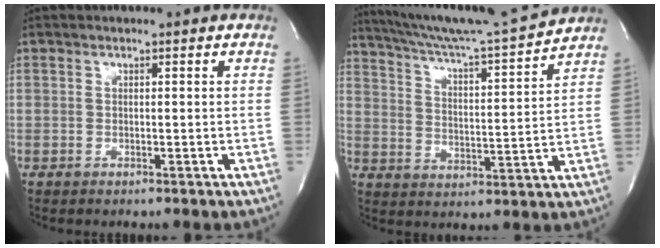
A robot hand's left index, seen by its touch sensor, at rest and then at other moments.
{"total": 15.8, "force": [14.8, -1.5, 5.3], "torque": [-0.102, -0.032, 0.226]}